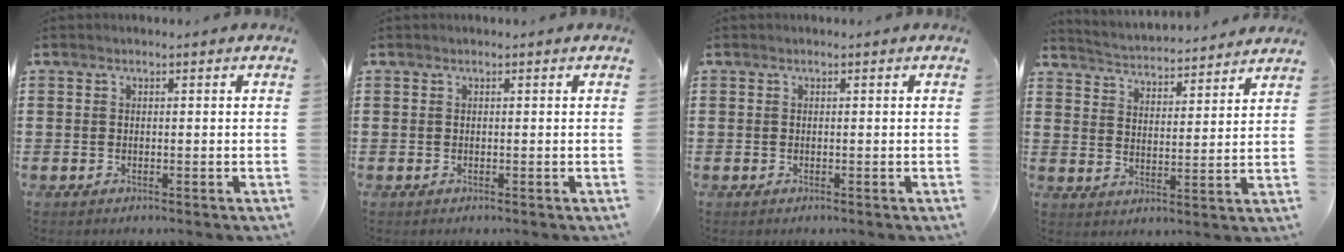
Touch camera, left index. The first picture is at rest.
{"total": 0.0}
{"total": 0.0}
{"total": 3.5, "force": [3.5, -0.3, -0.2], "torque": [-0.017, -0.032, 0.055]}